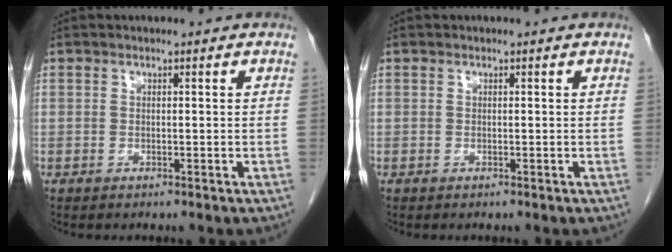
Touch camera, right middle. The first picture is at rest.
{"total": 0.0}